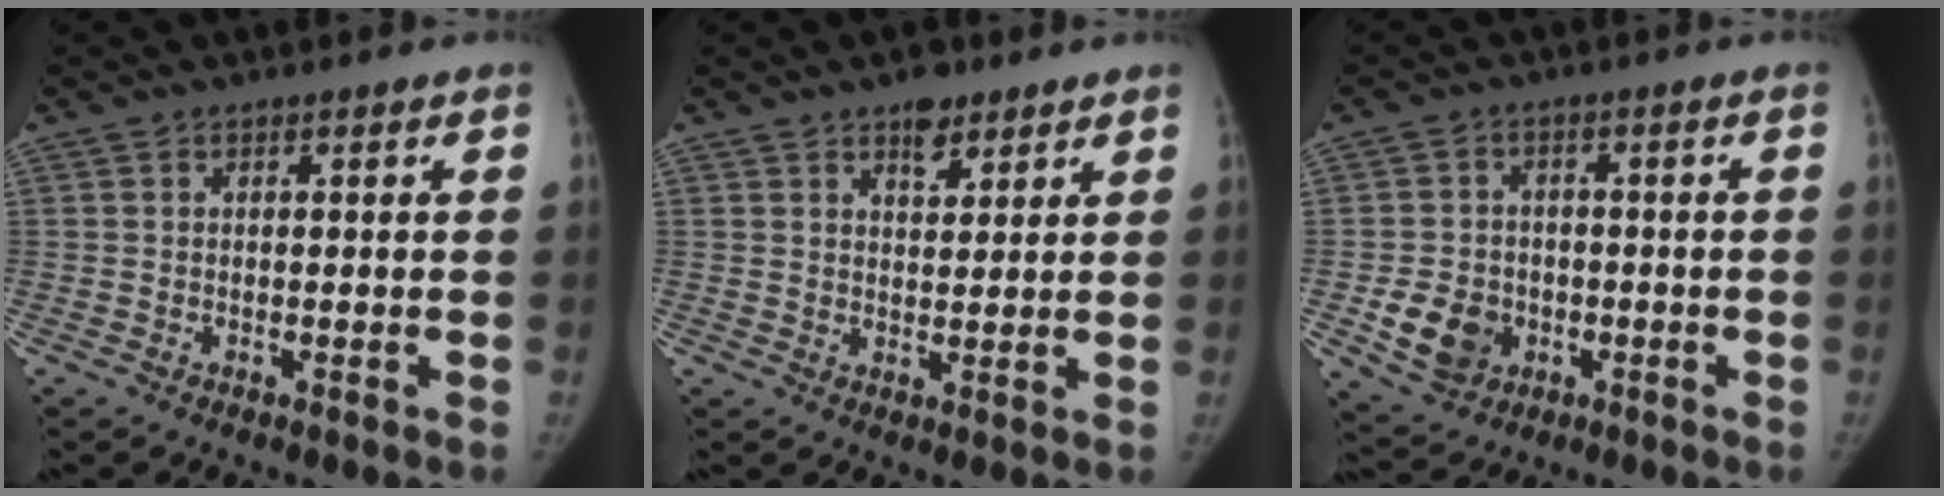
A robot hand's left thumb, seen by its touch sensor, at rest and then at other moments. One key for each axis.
{"total": 4.8, "fx": 3.3, "fy": 2.6, "fz": 2.5, "tx": -0.015, "ty": -0.018, "tz": 0.050}
{"total": 8.2, "fx": -2.4, "fy": 6.9, "fz": 3.9, "tx": -0.047, "ty": 0.009, "tz": -0.032}